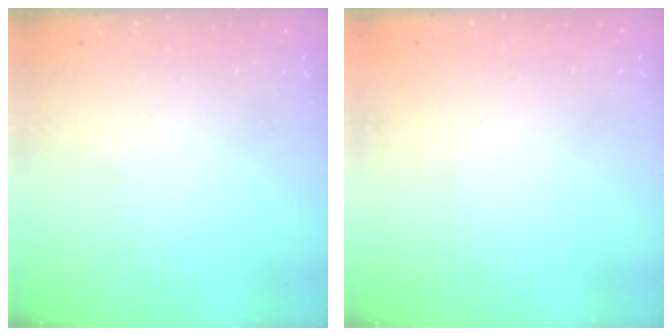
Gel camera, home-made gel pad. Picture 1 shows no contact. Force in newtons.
{"total": 2.1, "press": 2.1, "slide": 0.1}